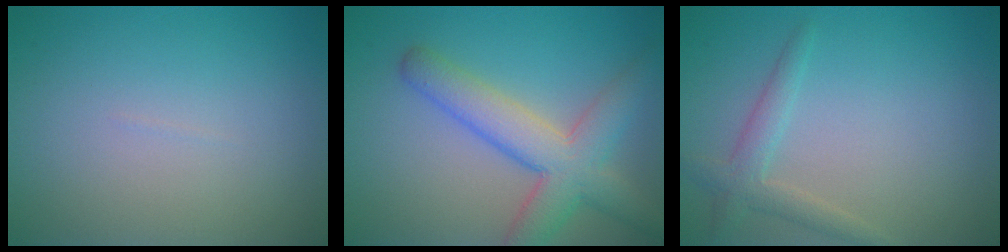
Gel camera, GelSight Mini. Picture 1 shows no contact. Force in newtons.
{"total": 6.1, "press": 6.1, "slide": 0.3}
{"total": 2.2, "press": 2.2, "slide": 0.2}